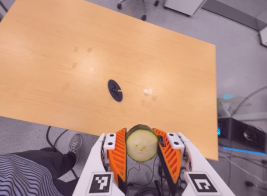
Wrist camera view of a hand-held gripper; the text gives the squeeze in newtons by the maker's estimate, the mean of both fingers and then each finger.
{"total": 9.6, "left": 8.6, "right": 10.5}